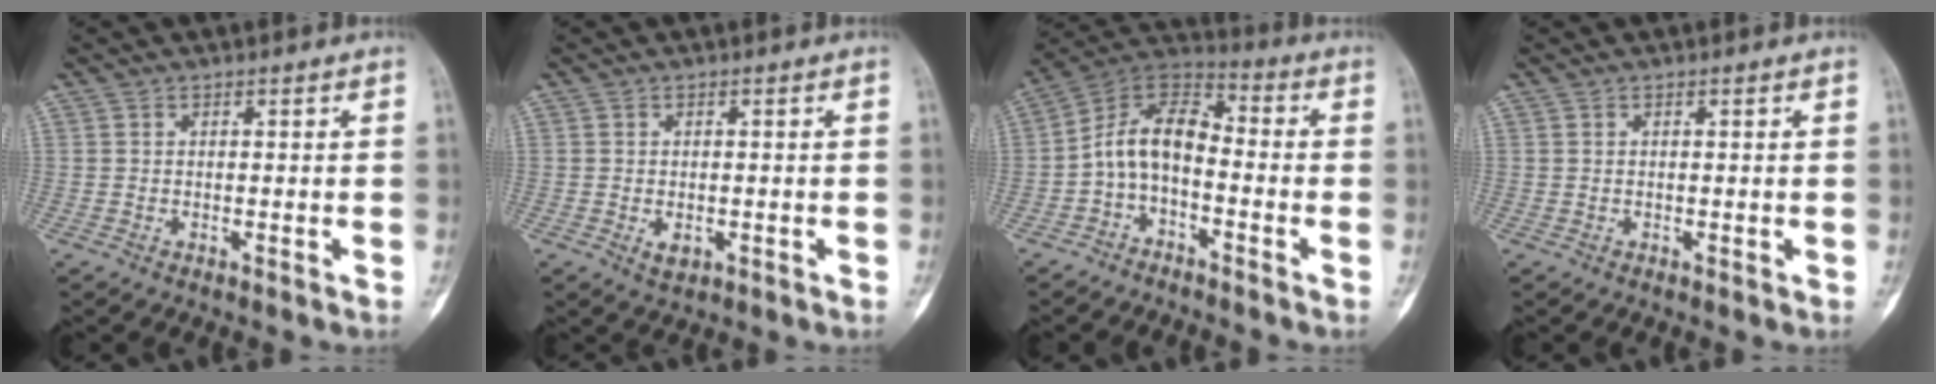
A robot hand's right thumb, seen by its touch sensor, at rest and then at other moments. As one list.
[{"total": 2.2, "force": [-0.7, 1.4, 1.6], "torque": [-0.016, -0.002, -0.008]}, {"total": 9.7, "force": [-2.5, 5.6, 7.6], "torque": [-0.126, 0.063, -0.063]}, {"total": 0.0}]